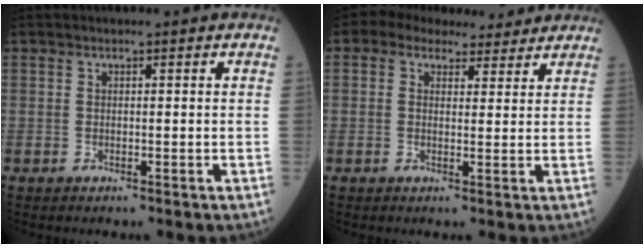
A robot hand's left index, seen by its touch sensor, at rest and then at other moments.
{"total": 8.1, "force": [6.8, 3.7, 2.4], "torque": [-0.031, 0.028, 0.087]}